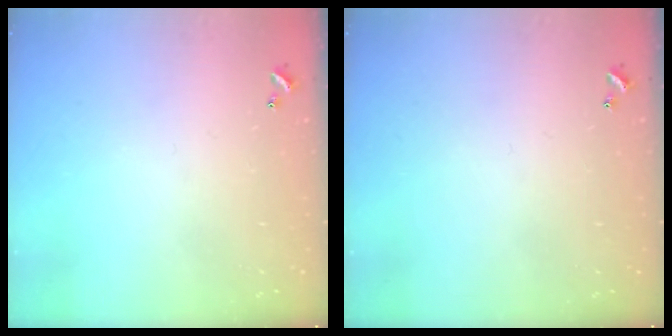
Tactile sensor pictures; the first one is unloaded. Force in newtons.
{"total": 0.0}